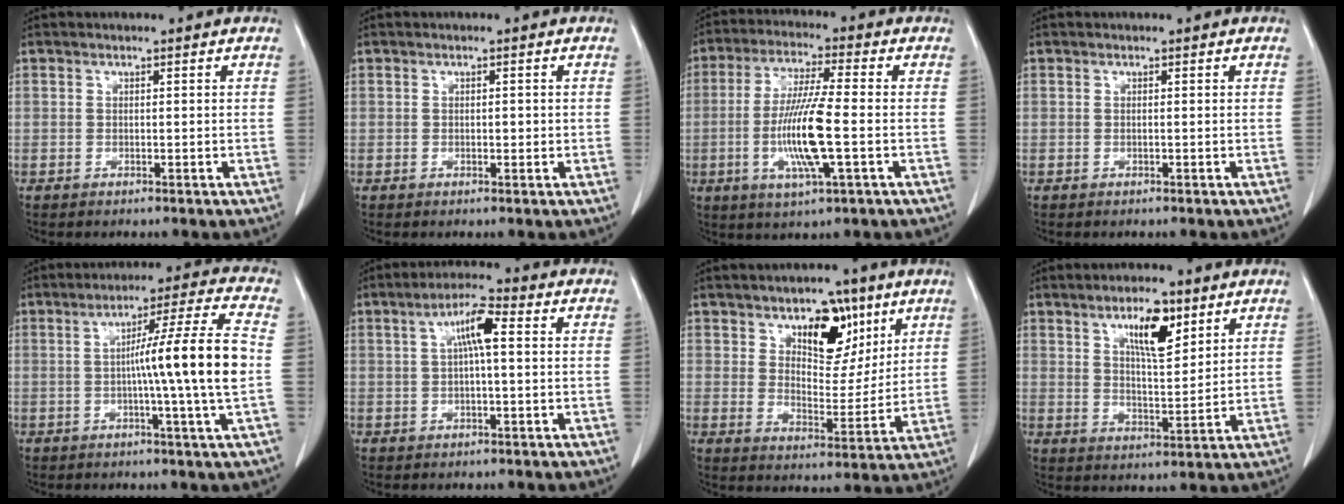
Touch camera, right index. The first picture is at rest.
{"total": 1.1, "force": [0.0, 0.6, 1.0], "torque": [-0.014, 0.000, 0.001]}
{"total": 11.5, "force": [-2.2, 0.6, 11.3], "torque": [-0.225, -0.011, -0.046]}
{"total": 0.0}
{"total": 12.2, "force": [-0.7, -2.2, 12.0], "torque": [-0.190, 0.000, -0.013]}
{"total": 5.5, "force": [1.1, 0.8, 5.3], "torque": [-0.098, 0.015, 0.017]}
{"total": 9.6, "force": [5.3, 5.3, 6.0], "torque": [-0.084, 0.004, 0.087]}
{"total": 8.0, "force": [4.4, 2.2, 6.3], "torque": [-0.110, -0.001, 0.076]}